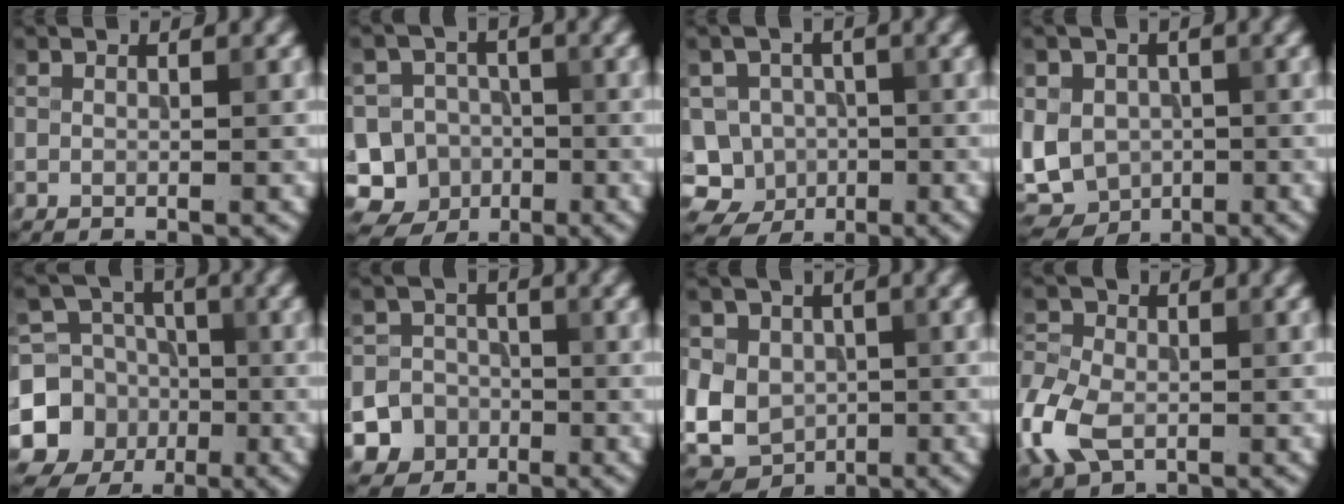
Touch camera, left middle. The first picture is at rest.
{"total": 12.1, "force": [-5.0, 10.8, 2.0], "torque": [-0.057, -0.011, -0.097]}
{"total": 7.8, "force": [-2.8, 7.0, 1.8], "torque": [-0.023, 0.003, -0.063]}
{"total": 8.9, "force": [-1.0, 7.5, 4.7], "torque": [-0.092, -0.001, -0.033]}
{"total": 10.7, "force": [-2.9, 9.9, 2.8], "torque": [-0.058, -0.016, -0.075]}
{"total": 5.5, "force": [-2.7, 4.7, 0.6], "torque": [0.015, -0.007, -0.065]}
{"total": 10.0, "force": [0.1, 8.8, 4.8], "torque": [-0.101, 0.021, -0.034]}
{"total": 7.4, "force": [-2.3, 5.1, 4.9], "torque": [-0.131, -0.009, -0.052]}